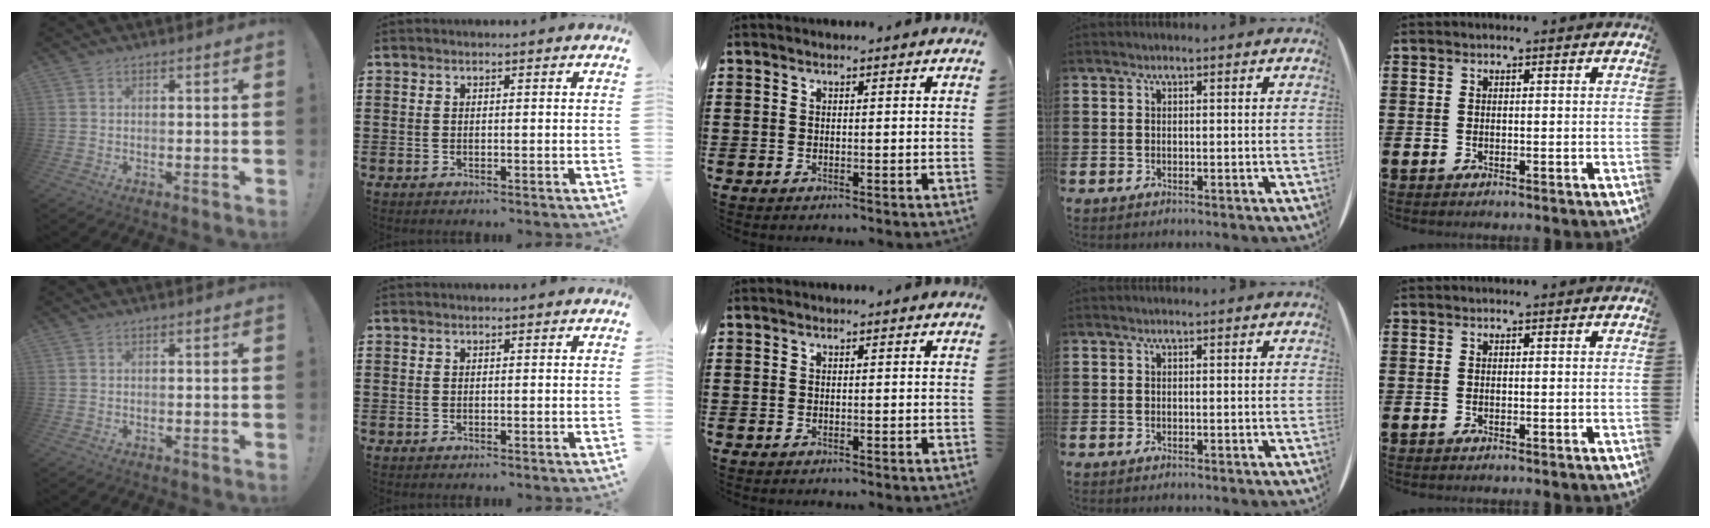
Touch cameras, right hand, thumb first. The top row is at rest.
{}